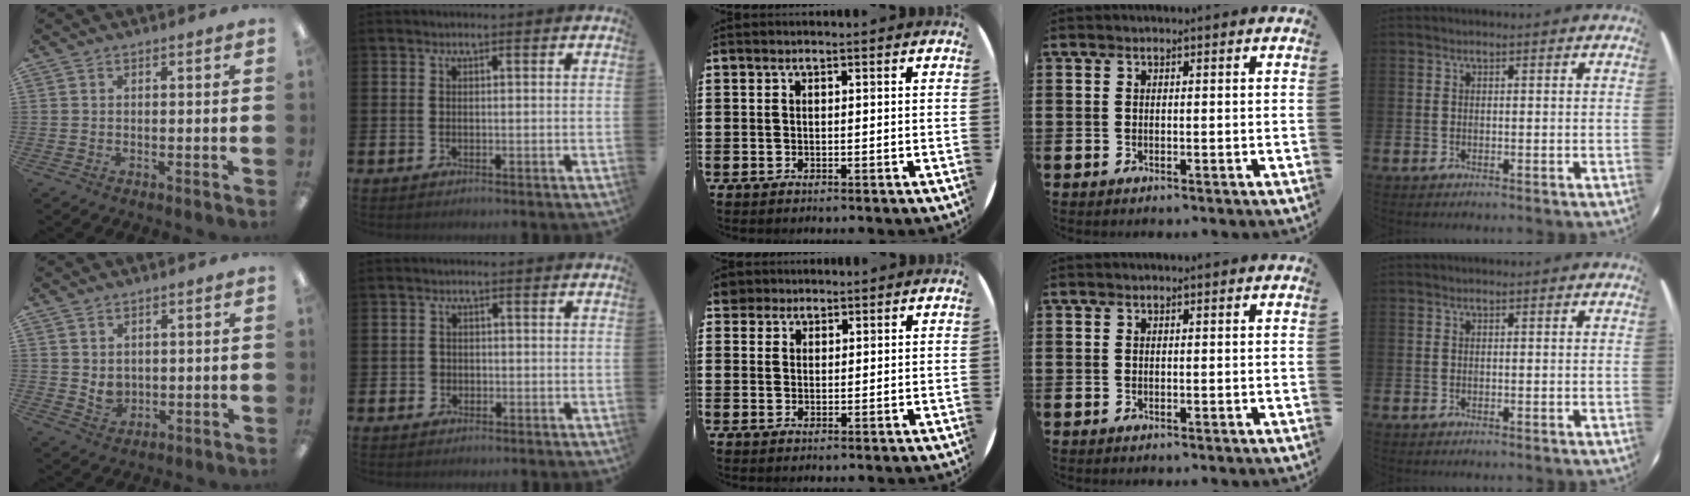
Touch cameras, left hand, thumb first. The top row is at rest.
{"thumb": {"total": 3.3, "force": [1.5, 2.6, 1.3], "torque": [-0.020, -0.006, 0.029]}, "index": {"total": 1.4, "force": [-0.5, 1.3, 0.1], "torque": [-0.003, 0.005, -0.014]}, "middle": {"total": 2.4, "force": [2.1, 1.1, 0.1], "torque": [0.000, 0.002, 0.041]}}